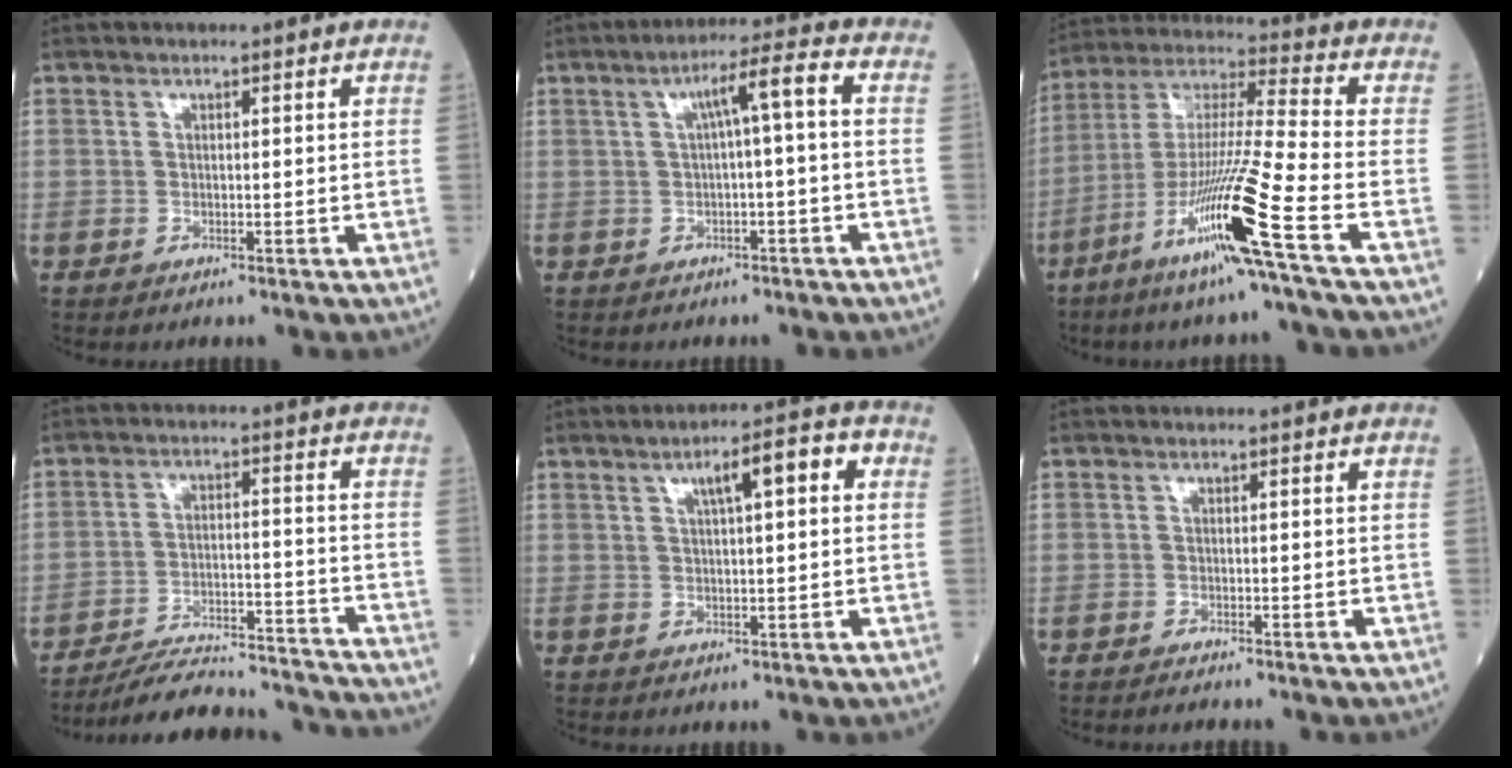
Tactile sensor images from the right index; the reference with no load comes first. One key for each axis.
{"total": 5.5, "fx": 0.4, "fy": 0.0, "fz": 5.5, "tx": -0.087, "ty": 0.020, "tz": 0.007}
{"total": 17.2, "fx": -8.2, "fy": -1.8, "fz": 14.9, "tx": -0.306, "ty": -0.032, "tz": -0.159}
{"total": 18.1, "fx": -17.4, "fy": 1.8, "fz": 4.8, "tx": -0.079, "ty": 0.000, "tz": -0.246}
{"total": 6.6, "fx": 2.0, "fy": 1.2, "fz": 6.1, "tx": -0.095, "ty": 0.022, "tz": 0.027}
{"total": 1.5, "fx": -1.3, "fy": -0.1, "fz": 0.7, "tx": -0.010, "ty": 0.000, "tz": -0.014}